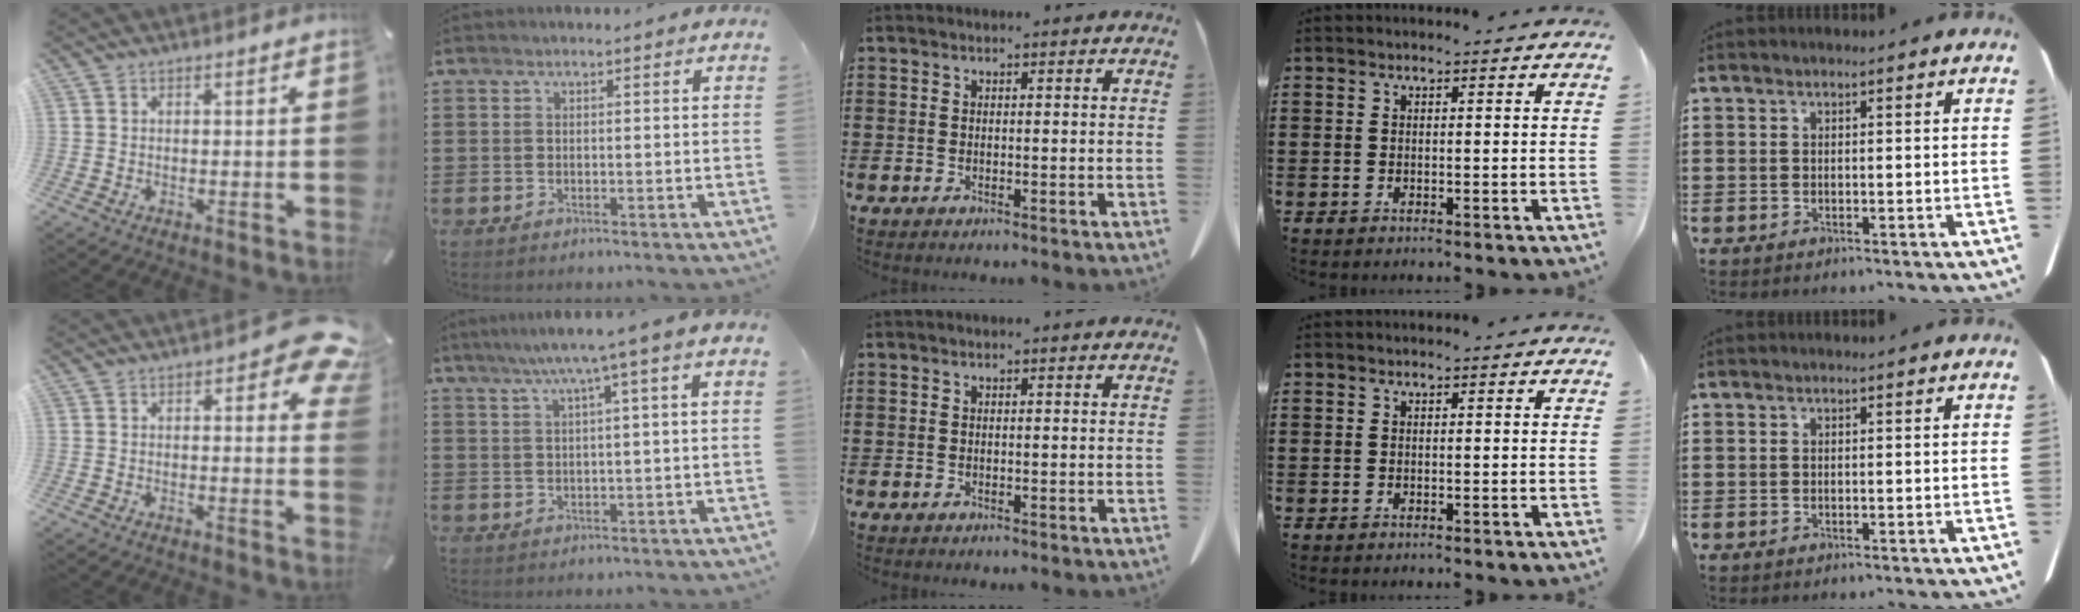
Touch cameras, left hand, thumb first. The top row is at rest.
{"thumb": {"total": 7.8, "force": [3.1, 3.7, 6.1], "torque": [-0.062, -0.013, 0.048]}, "index": {"total": 4.5, "force": [1.4, -0.5, 4.2], "torque": [-0.085, -0.006, 0.017]}}